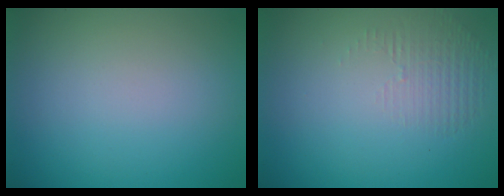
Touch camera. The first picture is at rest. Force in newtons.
{"total": 1.4, "press": 0.1, "slide": 1.4}